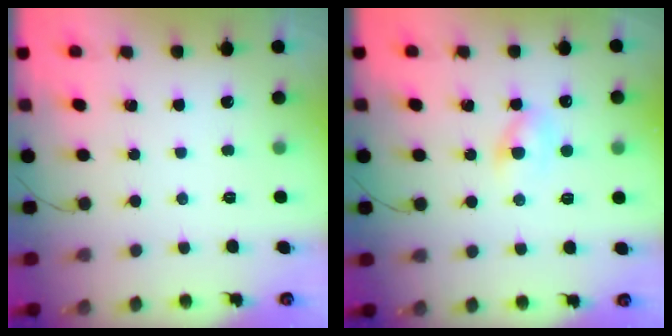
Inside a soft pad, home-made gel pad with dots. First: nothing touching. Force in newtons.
{"total": 2.5, "press": 2.3, "slide": 0.9}